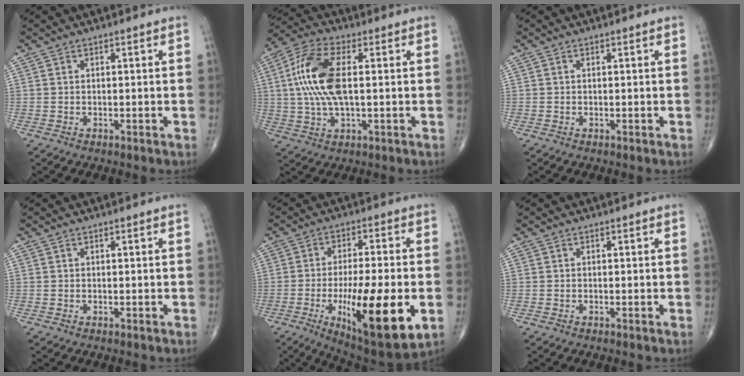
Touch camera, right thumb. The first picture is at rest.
{"total": 13.4, "force": [1.4, 5.8, 12.0], "torque": [-0.266, 0.016, 0.025]}
{"total": 0.0}
{"total": 0.0}
{"total": 20.1, "force": [-5.6, 5.5, 18.6], "torque": [-0.297, -0.008, -0.075]}
{"total": 0.0}